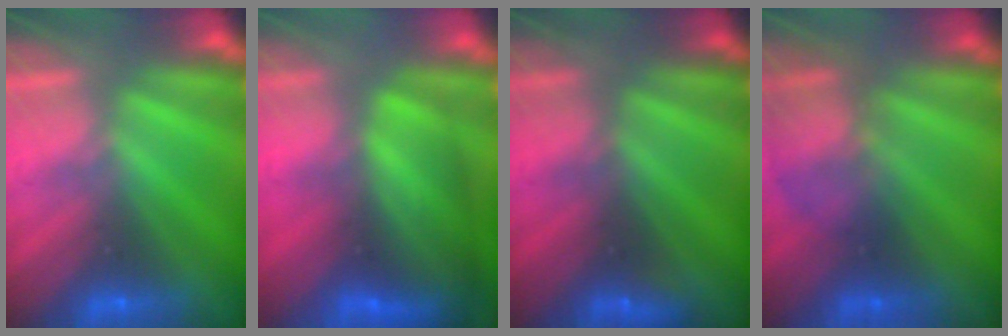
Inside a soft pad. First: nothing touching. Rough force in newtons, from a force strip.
{"total": 7.3}
{"total": 1.4}
{"total": 2.2}